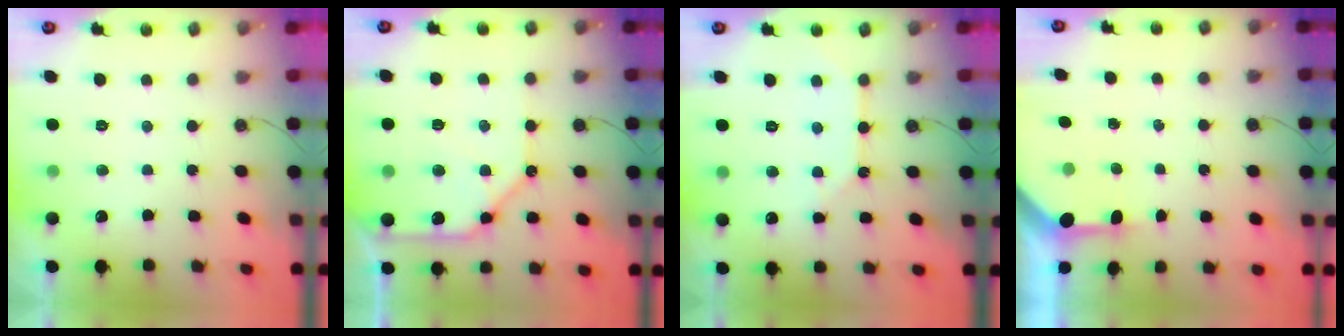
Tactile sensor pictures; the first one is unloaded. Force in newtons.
{"total": 13.7, "press": 13.5, "slide": 1.7}
{"total": 6.7, "press": 6.6, "slide": 0.8}
{"total": 3.2, "press": 3.2, "slide": 0.2}